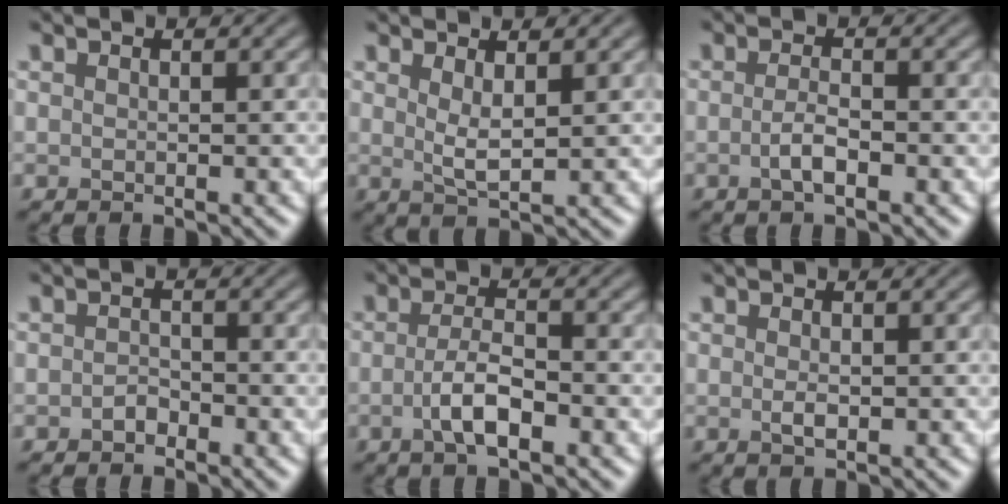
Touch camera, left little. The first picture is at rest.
{"total": 2.0, "force": [1.1, 0.5, 1.7], "torque": [-0.032, -0.007, 0.022]}
{"total": 1.8, "force": [-0.6, 0.5, 1.6], "torque": [-0.033, 0.001, -0.016]}
{"total": 1.1, "force": [-0.7, 0.7, 0.5], "torque": [-0.008, 0.002, -0.015]}
{"total": 3.2, "force": [-1.1, 1.0, 2.8], "torque": [-0.057, 0.002, -0.025]}
{"total": 1.0, "force": [0.0, 0.5, 0.9], "torque": [-0.020, -0.003, 0.000]}